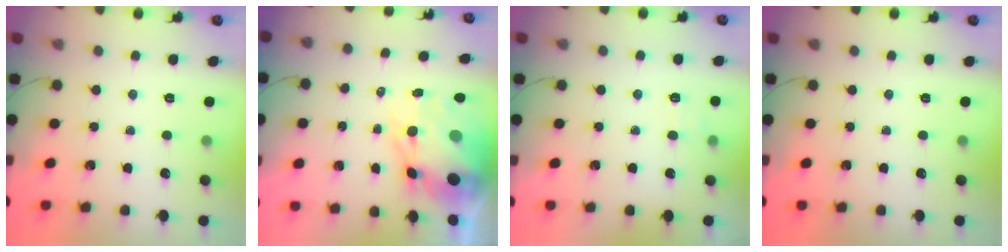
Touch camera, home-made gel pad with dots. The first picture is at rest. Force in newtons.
{"total": 12.1, "press": 11.7, "slide": 3.1}
{"total": 6.3, "press": 6.2, "slide": 1.1}
{"total": 0.0}